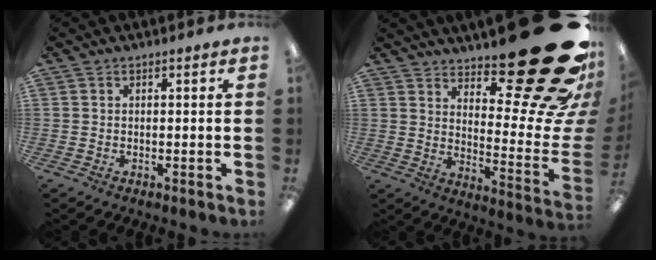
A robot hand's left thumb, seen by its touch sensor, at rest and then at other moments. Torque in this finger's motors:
{"motor_torque": [2.71, 2.30, 2.36, -0.41, 0.15]}